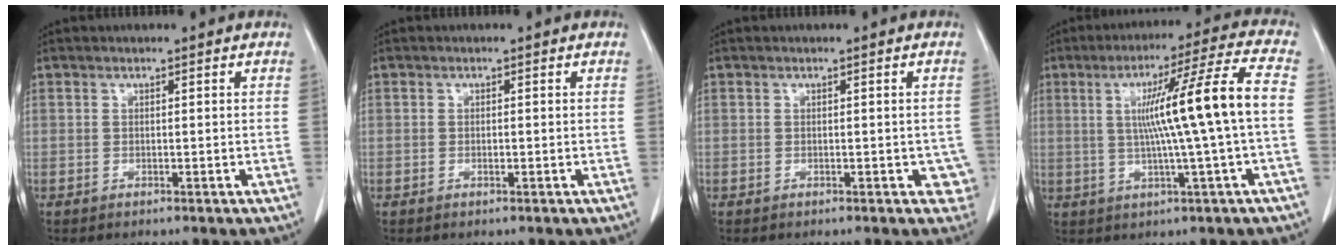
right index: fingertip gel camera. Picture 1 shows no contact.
{"total": 0.6, "force": [-0.2, 0.1, 0.5], "torque": [-0.012, 0.000, -0.004]}
{"total": 2.5, "force": [-0.8, 1.5, 1.8], "torque": [0.001, 0.004, -0.010]}
{"total": 13.4, "force": [0.3, -1.9, 13.3], "torque": [-0.211, 0.012, 0.008]}